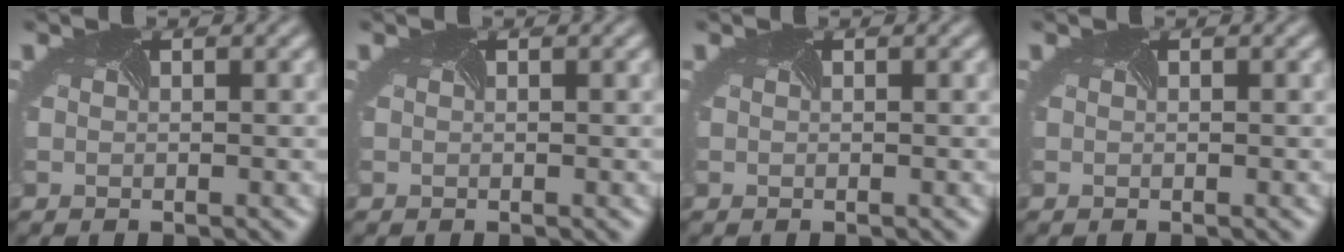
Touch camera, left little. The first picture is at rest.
{"total": 0.0}
{"total": 0.0}
{"total": 0.0}